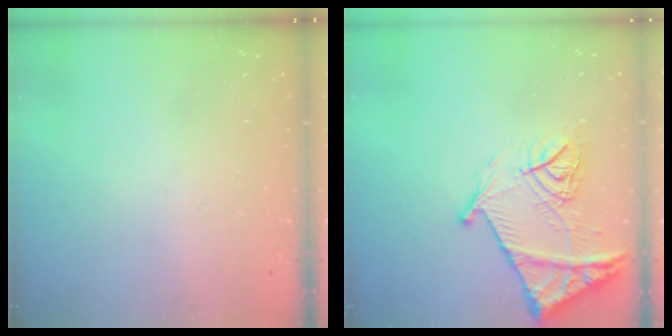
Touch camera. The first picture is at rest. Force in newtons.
{"total": 15.9, "press": 15.8, "slide": 1.6}